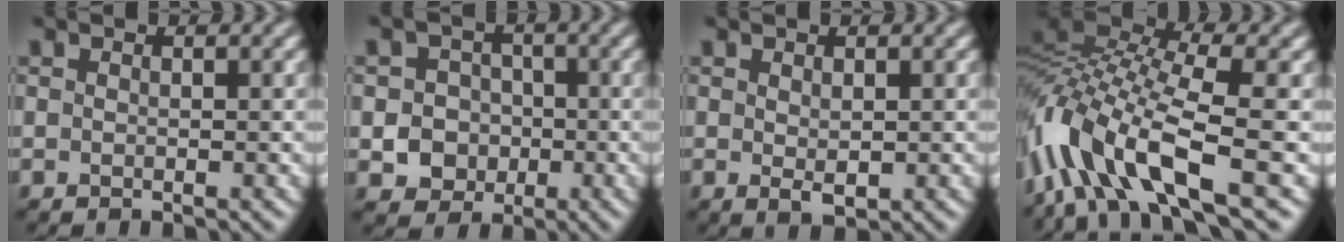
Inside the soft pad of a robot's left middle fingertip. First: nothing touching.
{"total": 4.3, "force": [-1.0, 3.9, 1.5], "torque": [-0.003, 0.002, -0.032]}
{"total": 1.4, "force": [0.1, 0.7, 1.2], "torque": [-0.021, -0.005, 0.006]}
{"total": 11.3, "force": [-3.4, 4.0, 9.9], "torque": [-0.199, 0.020, -0.074]}